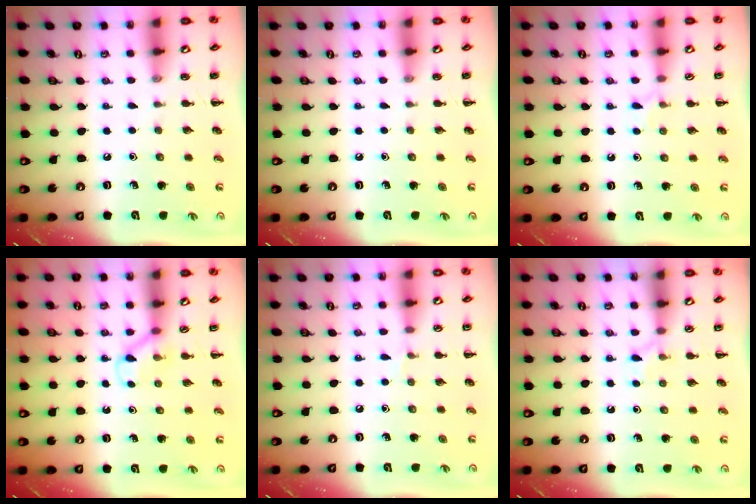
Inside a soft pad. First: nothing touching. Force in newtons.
{"total": 0.0}
{"total": 5.0, "press": 4.8, "slide": 1.6}
{"total": 3.9, "press": 3.7, "slide": 1.4}
{"total": 3.0, "press": 2.8, "slide": 1.1}
{"total": 5.1, "press": 4.9, "slide": 1.6}